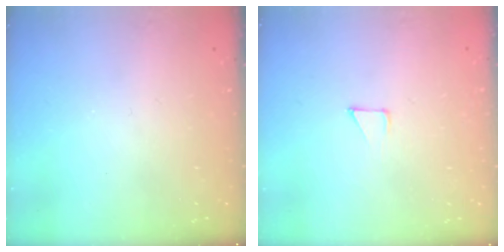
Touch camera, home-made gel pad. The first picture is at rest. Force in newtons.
{"total": 2.8, "press": 2.8, "slide": 0.2}